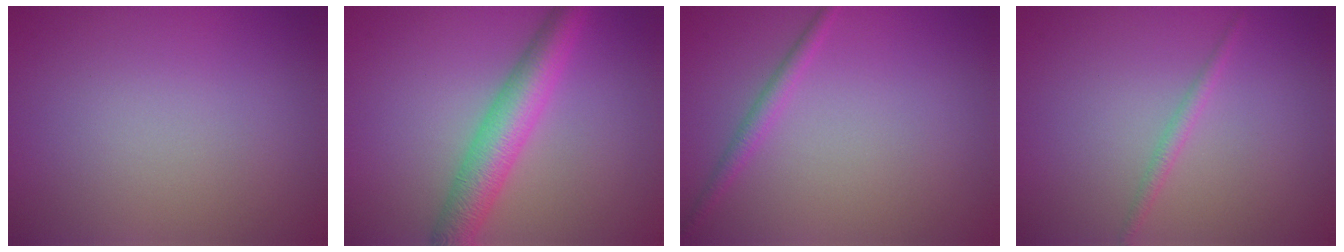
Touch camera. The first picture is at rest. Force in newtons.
{"total": 5.4, "press": 5.4, "slide": 0.2}
{"total": 1.4, "press": 1.4, "slide": 0.0}
{"total": 1.1, "press": 1.1, "slide": 0.0}